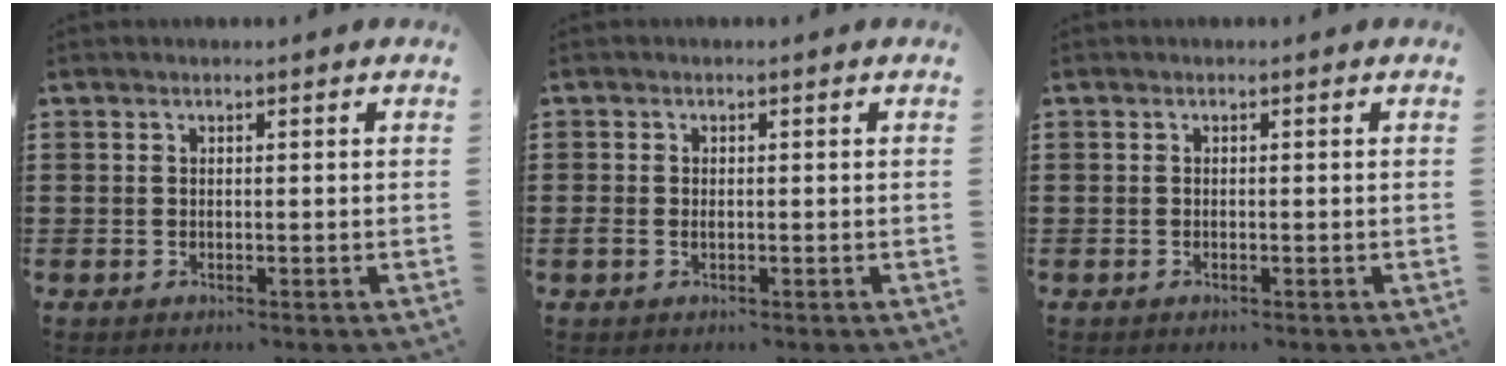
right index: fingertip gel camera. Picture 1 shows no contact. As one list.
[{"total": 0.9, "force": [-0.2, 0.6, 0.7], "torque": [-0.014, 0.001, -0.005]}, {"total": 0.0}]